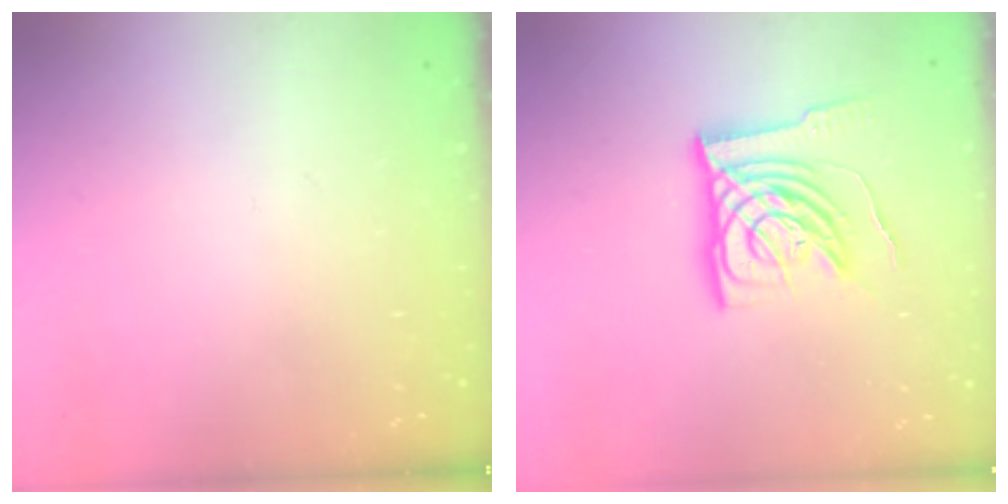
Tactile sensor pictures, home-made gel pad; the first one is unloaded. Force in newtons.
{"total": 13.2, "press": 13.1, "slide": 1.6}